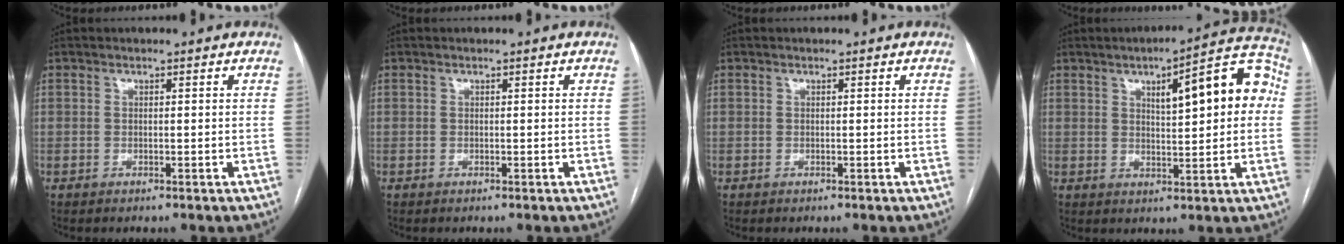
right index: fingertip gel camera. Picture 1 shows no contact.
{"total": 0.0}
{"total": 0.0}
{"total": 13.5, "force": [3.1, 3.3, 12.7], "torque": [-0.161, 0.037, 0.039]}